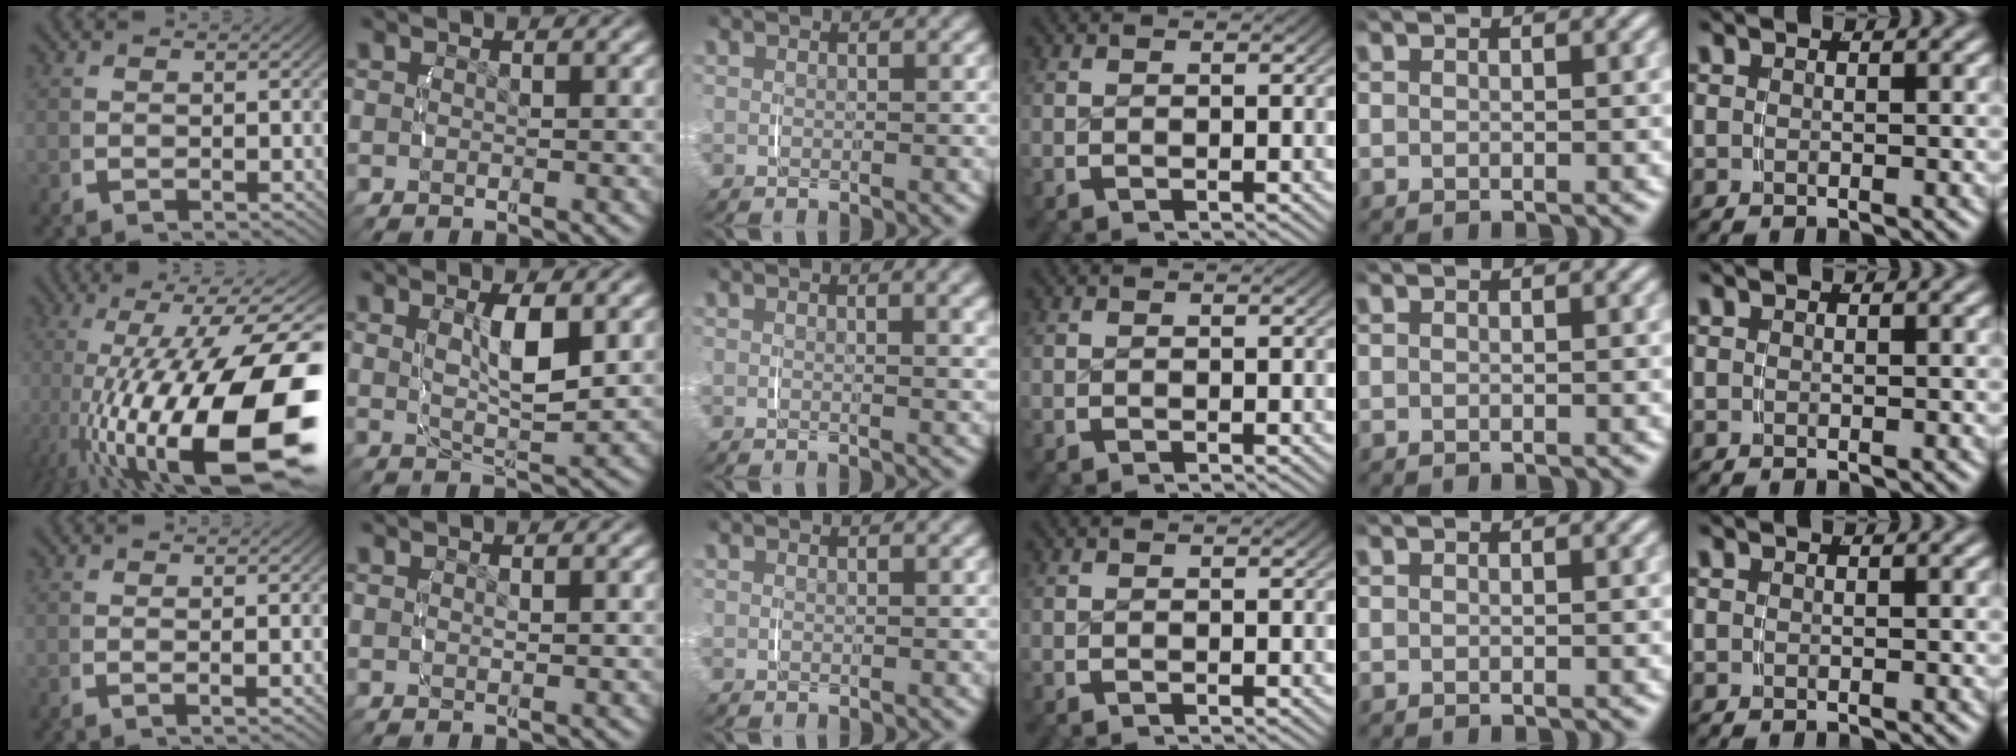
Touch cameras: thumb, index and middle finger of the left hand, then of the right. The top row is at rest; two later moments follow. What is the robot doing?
{"motion": "lift_and_place", "object": "glasses case"}